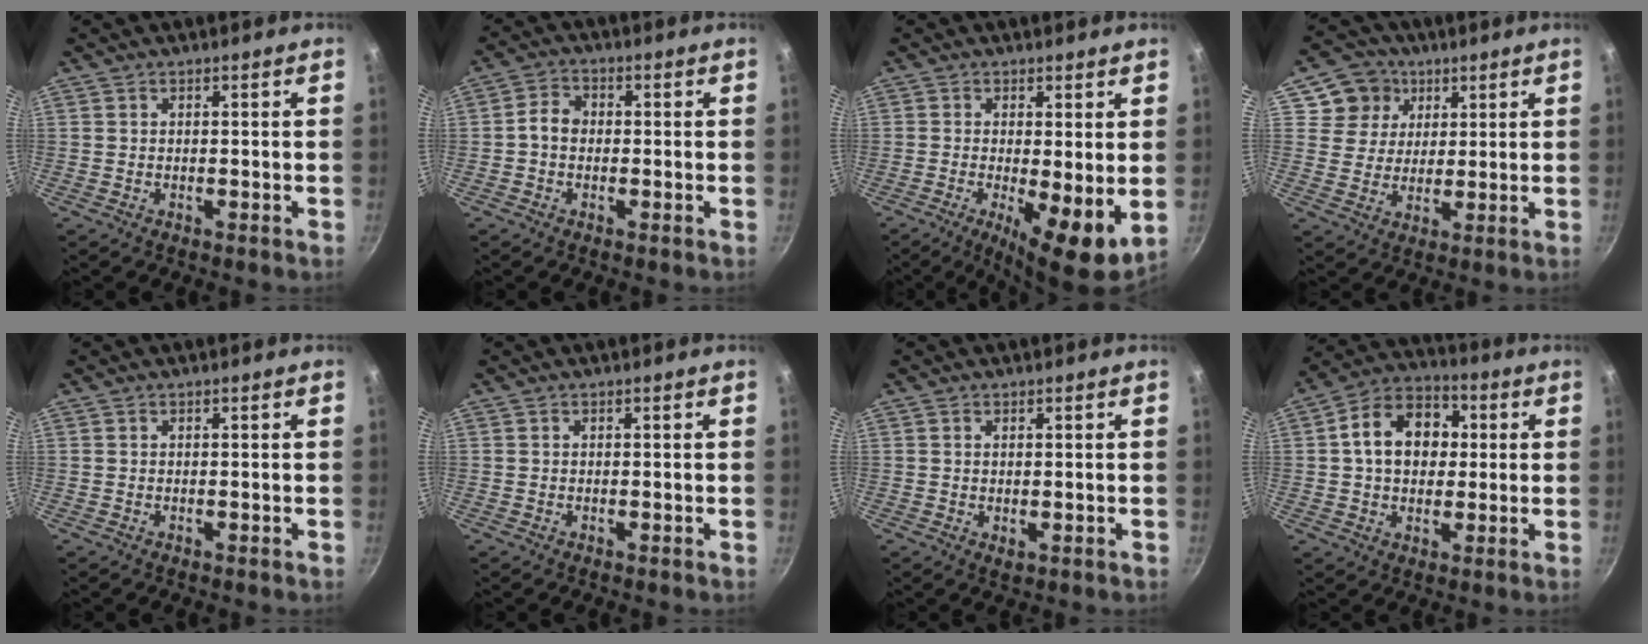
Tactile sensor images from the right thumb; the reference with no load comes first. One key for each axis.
{"total": 3.9, "fx": -0.4, "fy": 3.1, "fz": 2.4, "tx": -0.037, "ty": 0.018, "tz": -0.019}
{"total": 9.4, "fx": -1.1, "fy": 2.5, "fz": 9.0, "tx": -0.136, "ty": -0.016, "tz": -0.012}
{"total": 8.8, "fx": 3.9, "fy": 7.6, "fz": 1.9, "tx": 0.001, "ty": -0.004, "tz": 0.061}
{"total": 0.0}
{"total": 0.0}
{"total": 1.4, "fx": 0.2, "fy": 0.6, "fz": 1.2, "tx": -0.019, "ty": -0.005, "tz": 0.003}
{"total": 13.7, "fx": 1.9, "fy": 10.3, "fz": 8.8, "tx": -0.110, "ty": 0.023, "tz": 0.015}